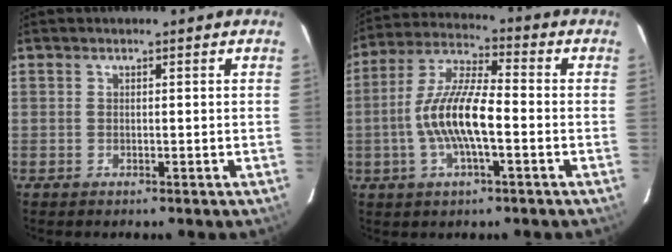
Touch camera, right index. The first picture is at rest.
{"total": 12.3, "force": [-2.7, 3.2, 11.5], "torque": [-0.237, 0.006, -0.055]}